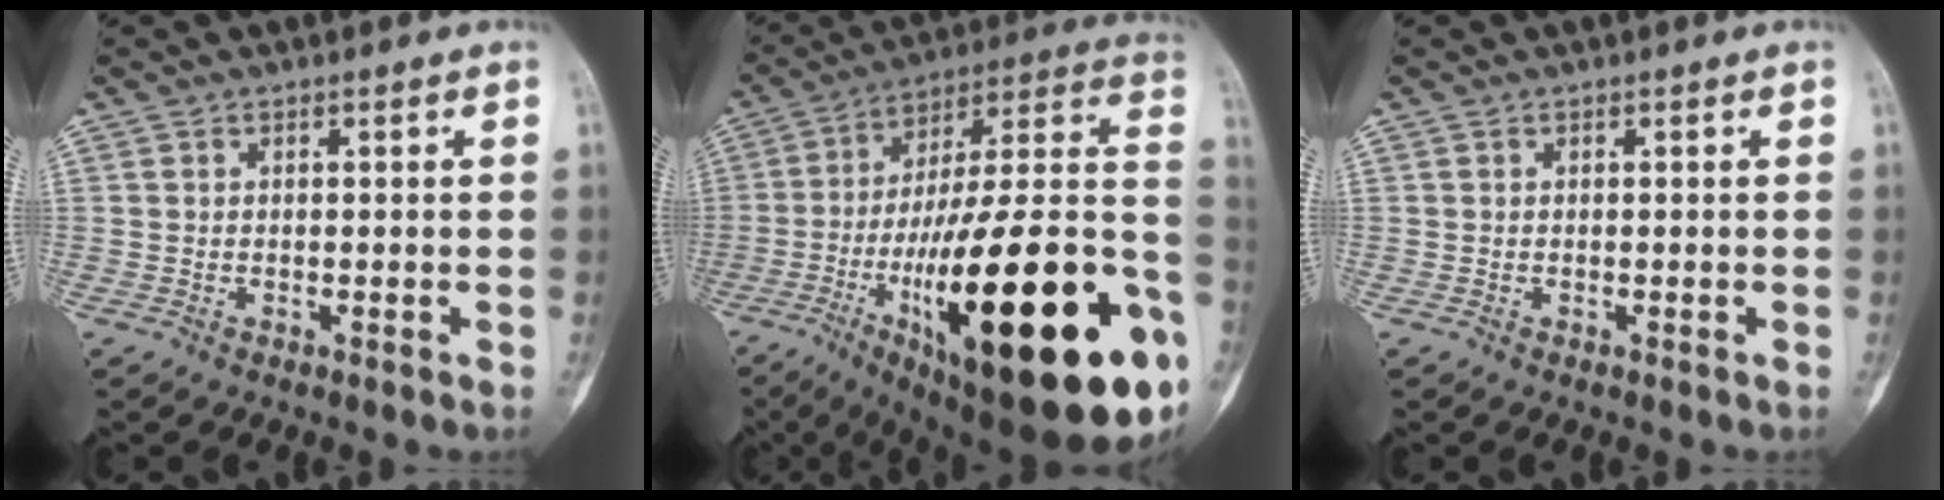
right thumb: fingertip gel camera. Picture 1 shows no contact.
{"total": 40.1, "force": [-11.5, 11.2, 36.8], "torque": [-0.480, 0.043, -0.177]}
{"total": 0.0}